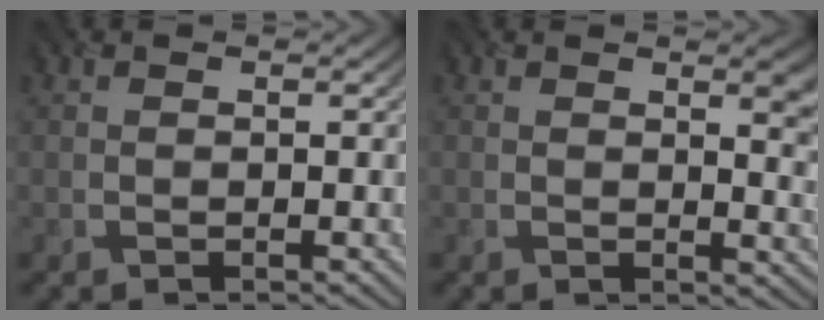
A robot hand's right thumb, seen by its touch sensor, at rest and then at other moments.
{"total": 5.0, "force": [1.6, 2.0, 4.3], "torque": [-0.046, -0.006, 0.027]}